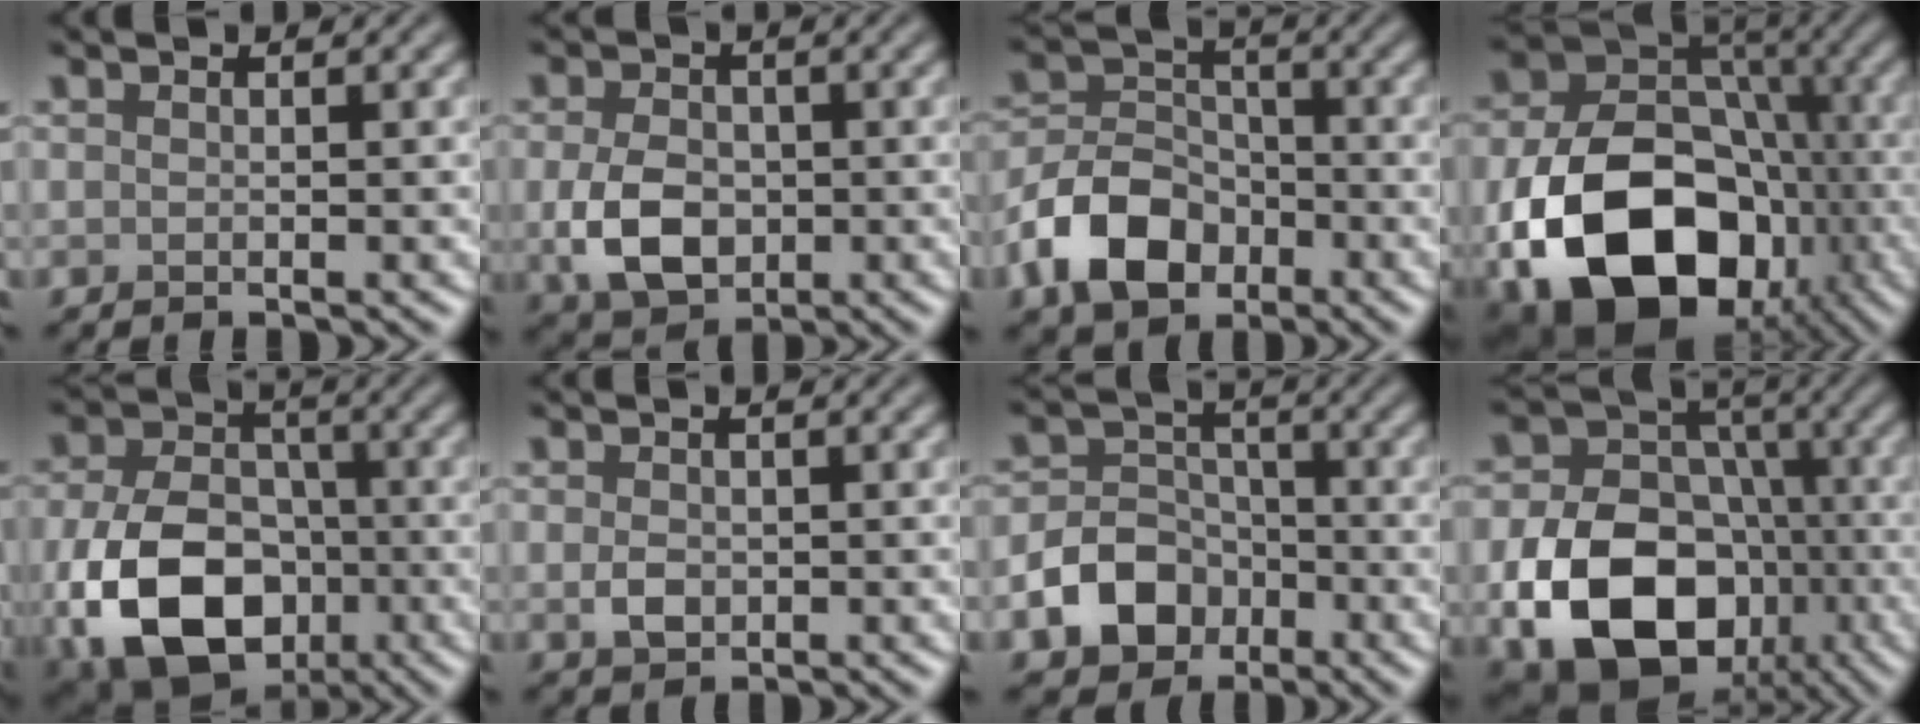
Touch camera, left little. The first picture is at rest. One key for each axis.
{"total": 5.5, "fx": -0.9, "fy": 4.0, "fz": 3.8, "tx": -0.084, "ty": -0.010, "tz": -0.018}
{"total": 6.9, "fx": -3.4, "fy": 4.8, "fz": 3.7, "tx": -0.068, "ty": 0.000, "tz": -0.076}
{"total": 16.5, "fx": -5.7, "fy": 11.5, "fz": 10.3, "tx": -0.177, "ty": -0.037, "tz": -0.092}
{"total": 13.5, "fx": -4.1, "fy": 9.4, "fz": 8.8, "tx": -0.182, "ty": -0.038, "tz": -0.068}
{"total": 1.9, "fx": -0.1, "fy": 1.4, "fz": 1.3, "tx": -0.026, "ty": -0.003, "tz": -0.002}
{"total": 7.0, "fx": -3.3, "fy": 5.5, "fz": 2.8, "tx": -0.032, "ty": -0.008, "tz": -0.078}
{"total": 13.6, "fx": -4.8, "fy": 9.8, "fz": 8.0, "tx": -0.148, "ty": -0.024, "tz": -0.086}